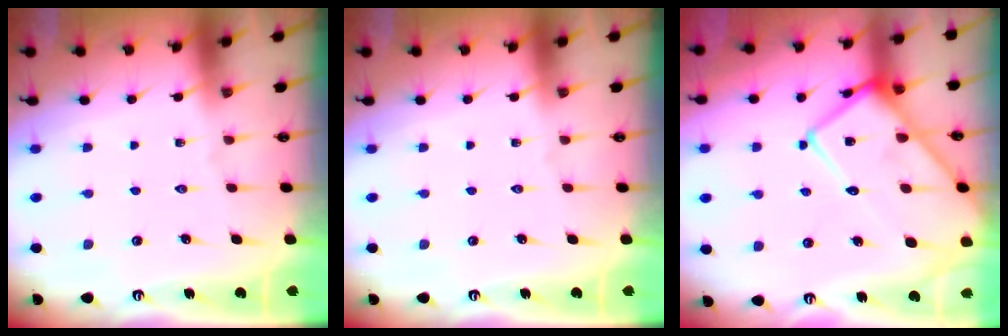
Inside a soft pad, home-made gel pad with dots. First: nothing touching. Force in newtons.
{"total": 0.0}
{"total": 18.4, "press": 18.3, "slide": 1.6}